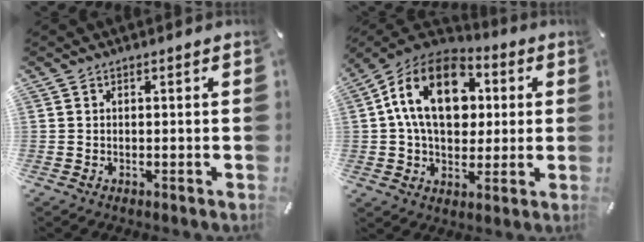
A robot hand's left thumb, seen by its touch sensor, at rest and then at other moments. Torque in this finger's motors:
{"motor_torque": [0.96, 0.92, 2.52, -0.25, 0.42]}